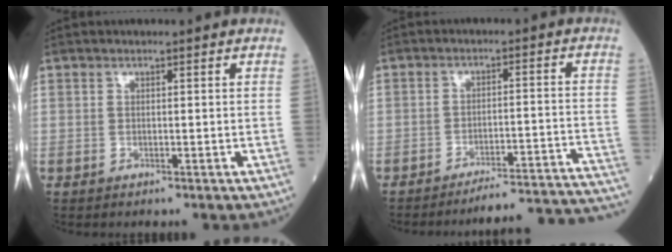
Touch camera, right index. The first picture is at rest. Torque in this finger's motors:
{"motor_torque": [-0.33, -0.46, -0.36, -0.21]}